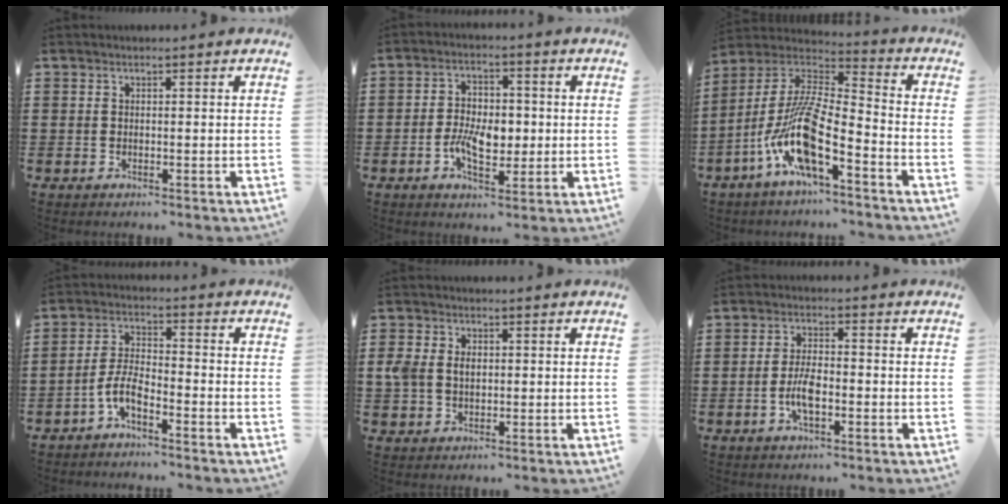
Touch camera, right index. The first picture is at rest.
{"total": 6.4, "force": [-1.2, 3.8, 5.1], "torque": [-0.096, 0.004, -0.025]}
{"total": 12.5, "force": [-6.9, 2.3, 10.1], "torque": [-0.233, -0.023, -0.146]}
{"total": 5.1, "force": [-3.3, 1.1, 3.8], "torque": [-0.095, -0.006, -0.069]}
{"total": 3.3, "force": [0.2, 2.6, 2.1], "torque": [-0.061, 0.005, -0.002]}
{"total": 4.9, "force": [-1.5, 1.8, 4.3], "torque": [-0.094, -0.002, -0.030]}